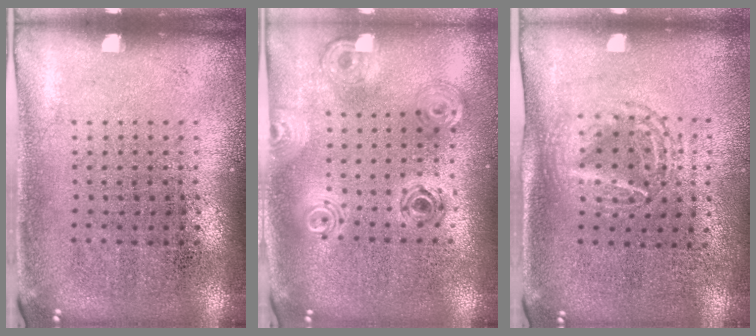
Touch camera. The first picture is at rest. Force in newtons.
{"total": 1.1, "press": 1.1, "slide": 0.3}
{"total": 1.5, "press": 1.3, "slide": 0.7}